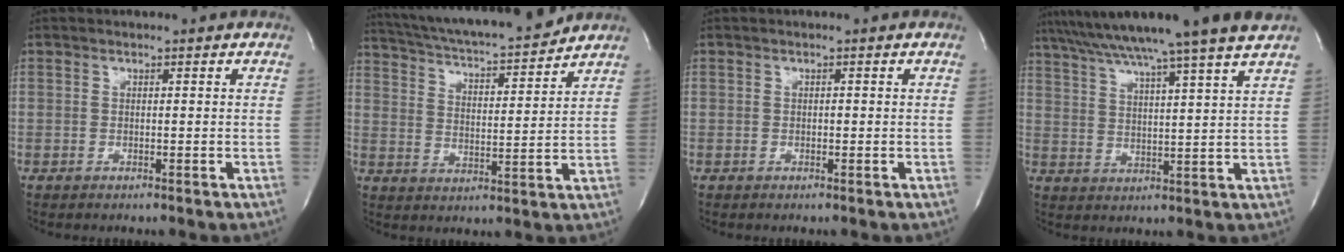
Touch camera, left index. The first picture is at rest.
{"total": 16.8, "force": [15.4, 0.9, 6.6], "torque": [-0.115, 0.009, 0.241]}
{"total": 0.0}
{"total": 17.6, "force": [14.9, -2.2, 9.2], "torque": [-0.160, -0.004, 0.215]}